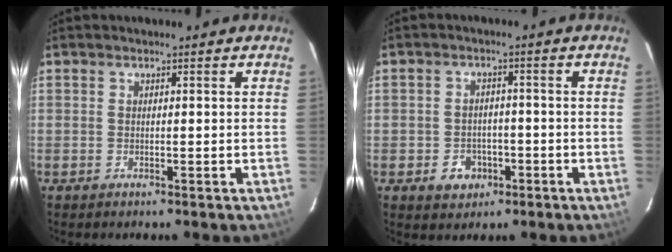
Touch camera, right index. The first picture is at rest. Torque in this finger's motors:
{"motor_torque": [0.36, -0.08, -0.06, -0.15]}